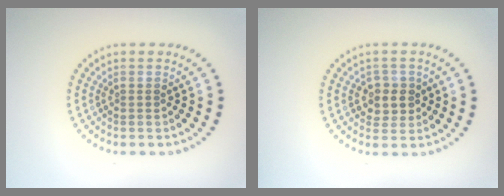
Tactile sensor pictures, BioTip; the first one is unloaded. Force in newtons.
{"total": 2.4, "press": 2.3, "slide": 0.7}